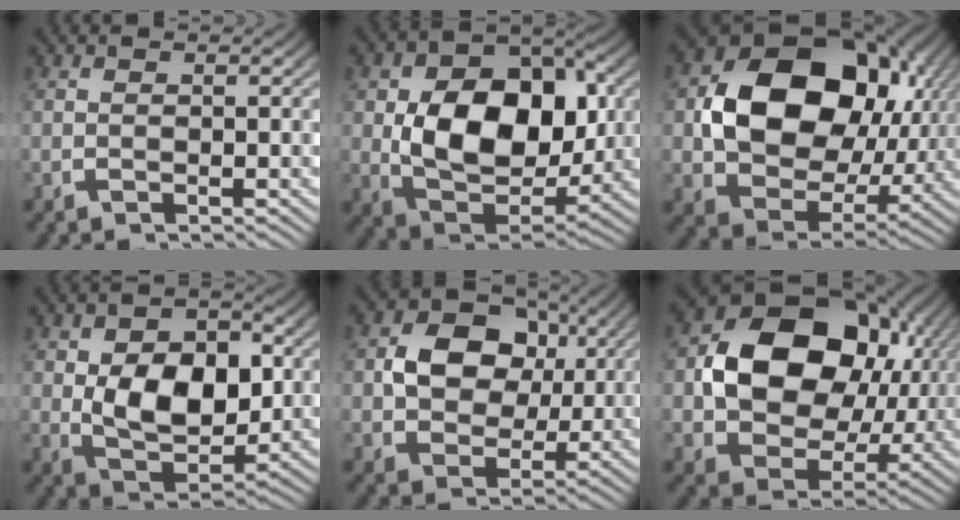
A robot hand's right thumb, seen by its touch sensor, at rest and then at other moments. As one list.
[{"total": 13.2, "force": [0.1, 8.7, 9.9], "torque": [-0.206, -0.043, 0.015]}, {"total": 18.6, "force": [2.5, 12.4, 13.7], "torque": [-0.259, -0.025, 0.048]}, {"total": 8.9, "force": [0.0, 5.9, 6.7], "torque": [-0.136, -0.039, 0.016]}, {"total": 8.3, "force": [1.4, 6.4, 5.1], "torque": [-0.112, -0.021, 0.033]}, {"total": 16.7, "force": [2.5, 11.2, 12.1], "torque": [-0.228, -0.022, 0.047]}]